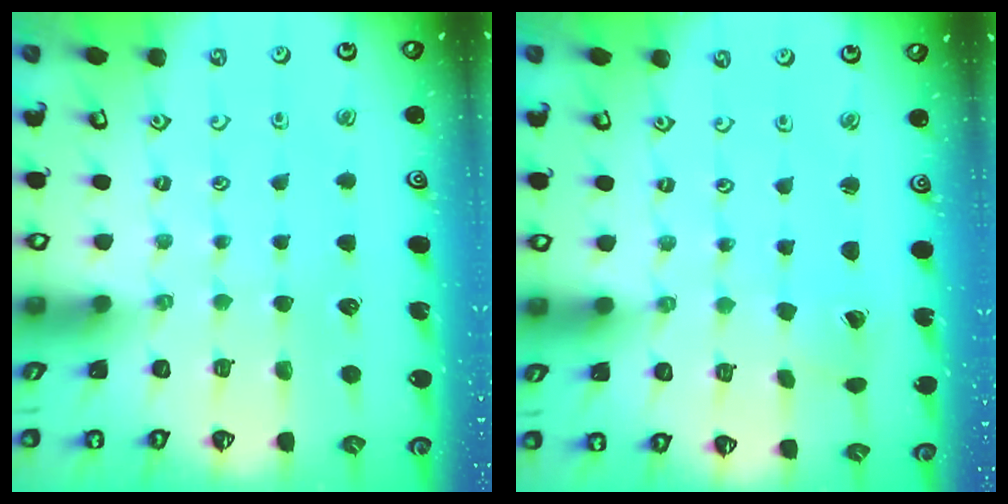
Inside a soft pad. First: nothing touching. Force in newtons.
{"total": 0.6, "press": 0.6, "slide": 0.0}